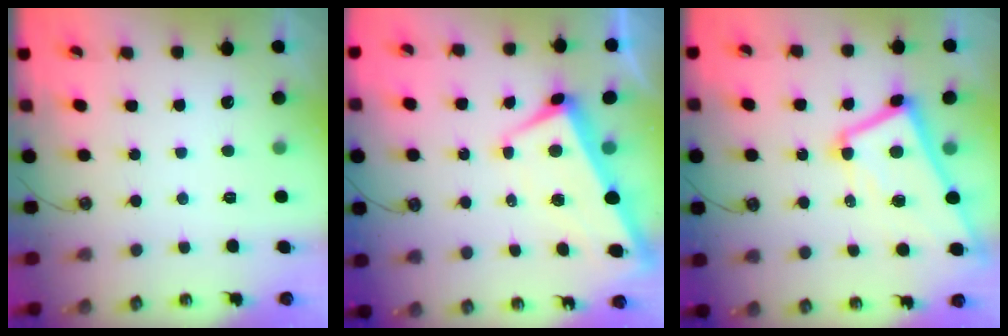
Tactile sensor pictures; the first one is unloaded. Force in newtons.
{"total": 1.2, "press": 0.3, "slide": 1.1}
{"total": 9.9, "press": 9.8, "slide": 1.3}